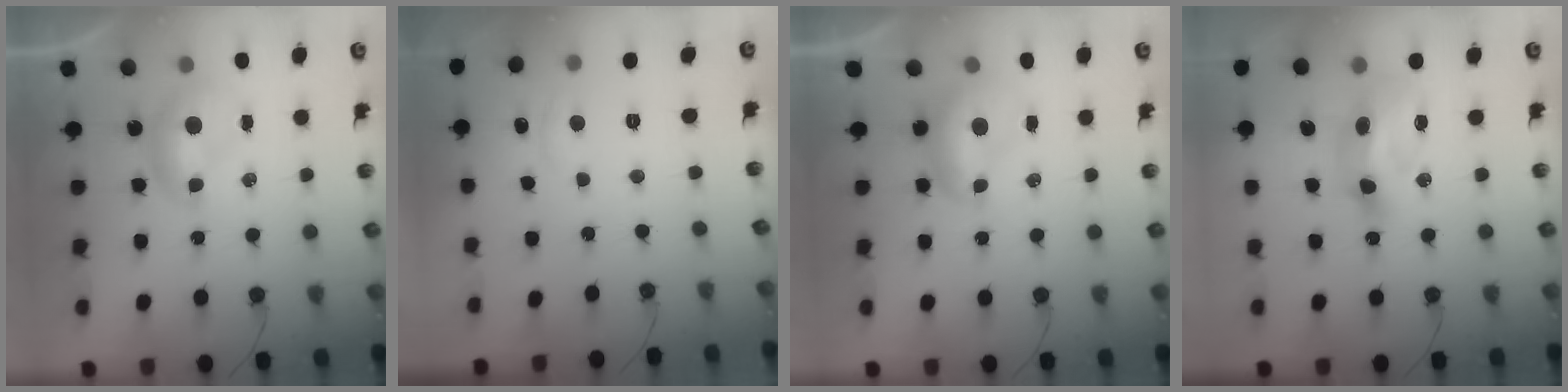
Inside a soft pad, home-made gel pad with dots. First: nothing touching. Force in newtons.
{"total": 1.1, "press": 0.7, "slide": 0.9}
{"total": 1.2, "press": 1.1, "slide": 0.5}
{"total": 8.9, "press": 8.8, "slide": 1.3}